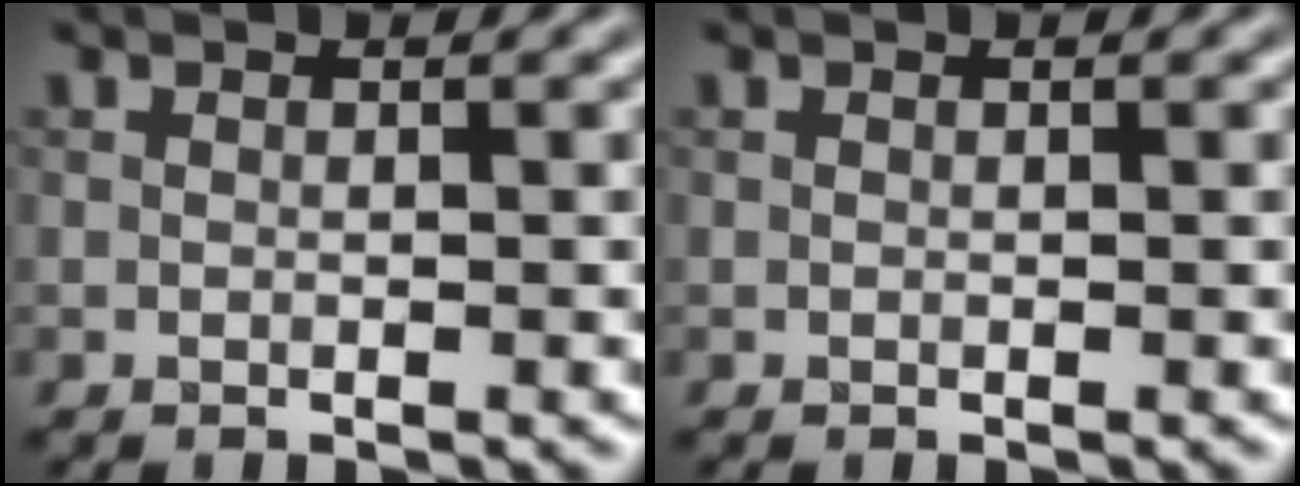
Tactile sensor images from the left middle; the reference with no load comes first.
{"total": 0.0}